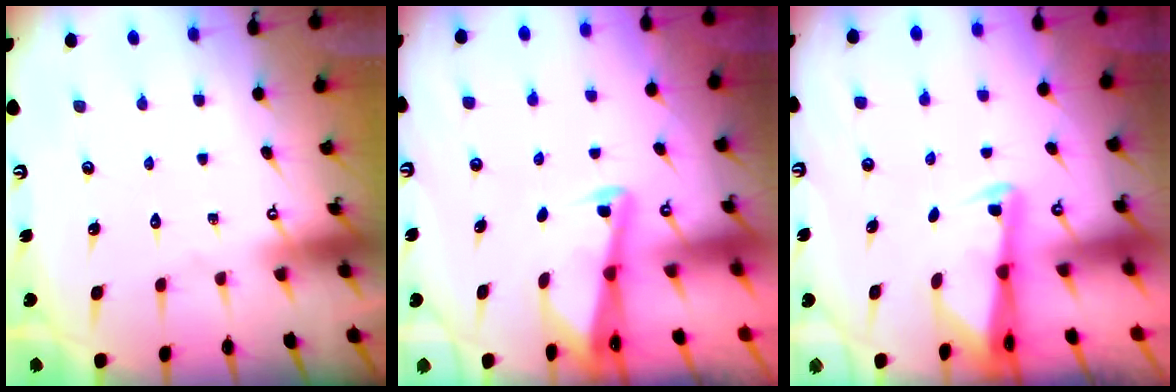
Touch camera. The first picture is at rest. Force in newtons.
{"total": 2.3, "press": 2.3, "slide": 0.3}
{"total": 2.0, "press": 2.0, "slide": 0.3}